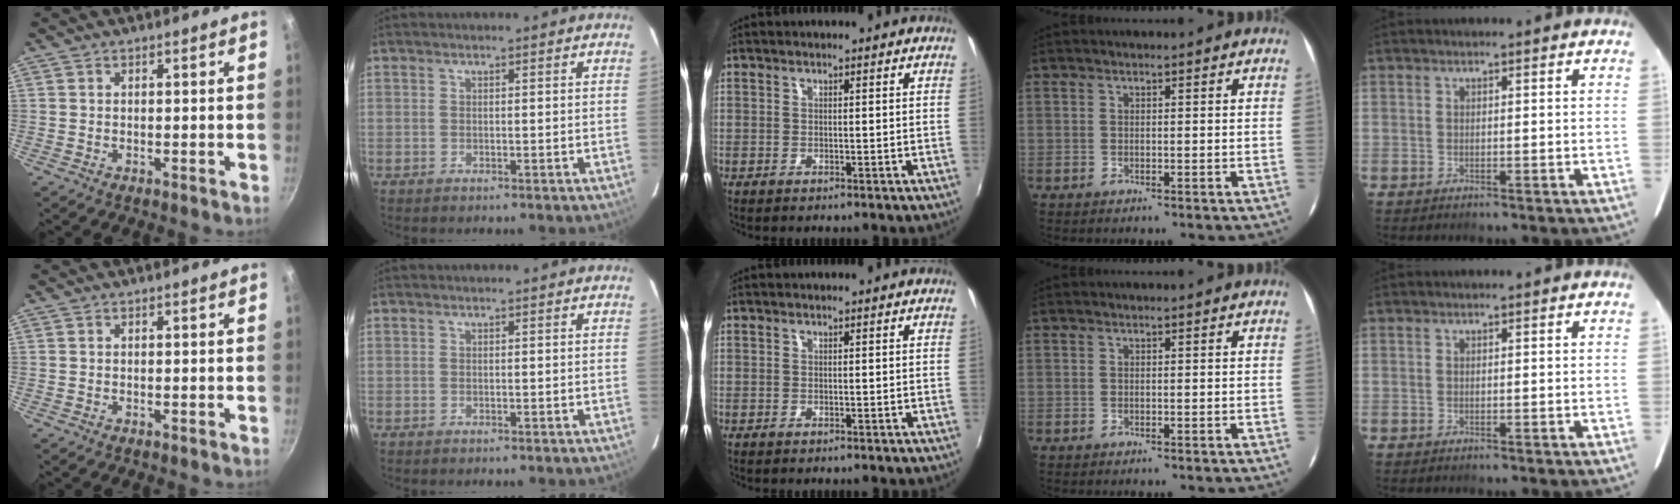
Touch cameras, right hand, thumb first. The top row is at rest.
{}